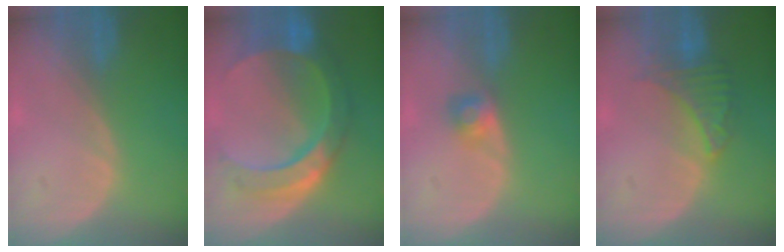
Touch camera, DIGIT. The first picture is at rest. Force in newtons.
{"total": 9.8, "press": 9.8, "slide": 0.9}
{"total": 2.5, "press": 2.4, "slide": 0.7}
{"total": 5.2, "press": 5.2, "slide": 0.4}